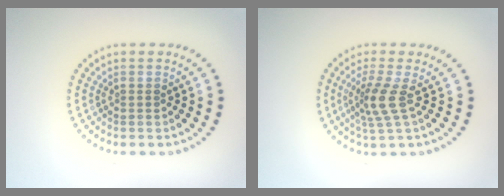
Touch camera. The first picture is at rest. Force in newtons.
{"total": 2.9, "press": 2.0, "slide": 2.0}